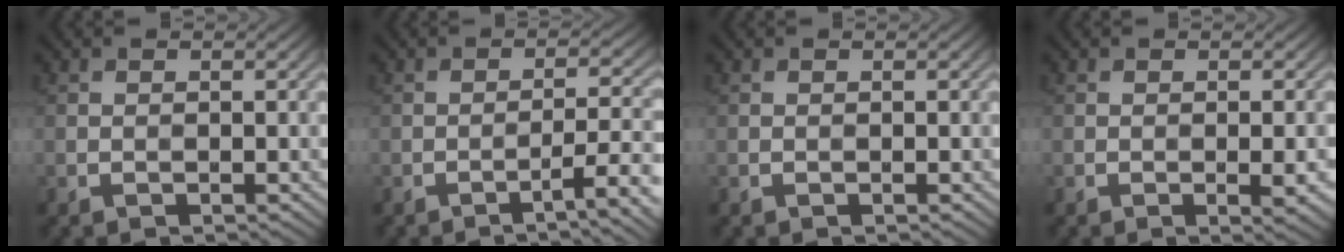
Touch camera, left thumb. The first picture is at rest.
{"total": 3.7, "force": [-2.0, 0.5, 3.1], "torque": [-0.051, 0.012, -0.038]}
{"total": 0.0}
{"total": 2.4, "force": [-0.6, 0.4, 2.3], "torque": [-0.037, -0.001, -0.008]}